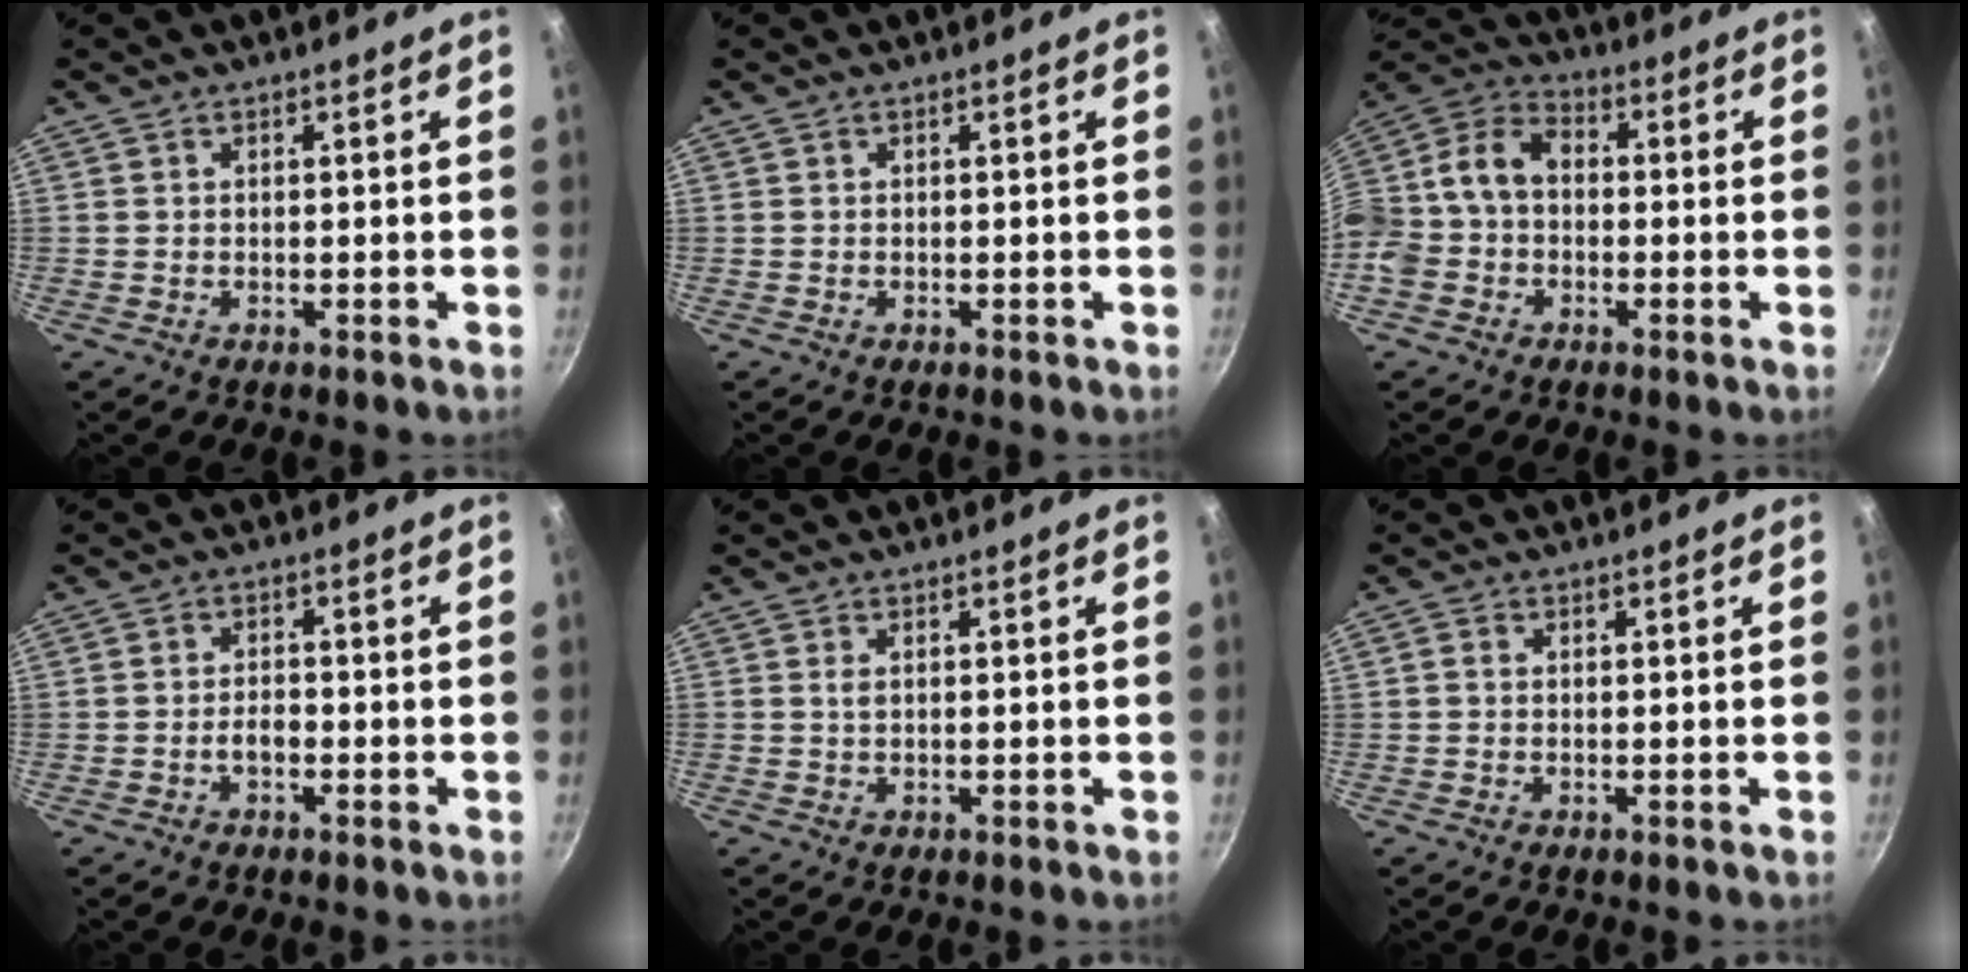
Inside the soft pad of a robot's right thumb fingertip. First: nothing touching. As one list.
[{"total": 0.0}, {"total": 13.0, "force": [-1.7, 10.1, 8.0], "torque": [-0.138, 0.047, -0.053]}, {"total": 2.5, "force": [-1.1, 1.4, 1.8], "torque": [-0.024, 0.017, -0.019]}, {"total": 0.8, "force": [0.3, 0.4, 0.7], "torque": [-0.013, -0.001, 0.005]}, {"total": 1.1, "force": [0.0, 0.9, 0.6], "torque": [-0.011, 0.006, -0.001]}]